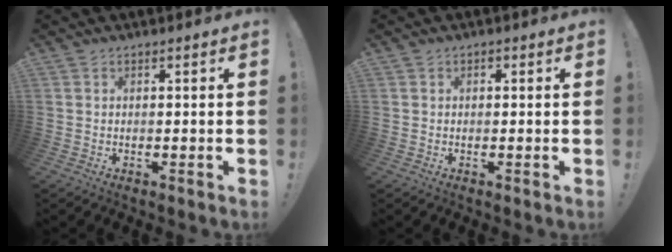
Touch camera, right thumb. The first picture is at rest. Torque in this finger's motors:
{"motor_torque": [-0.02, 0.21, 0.34, -0.23, -0.01]}